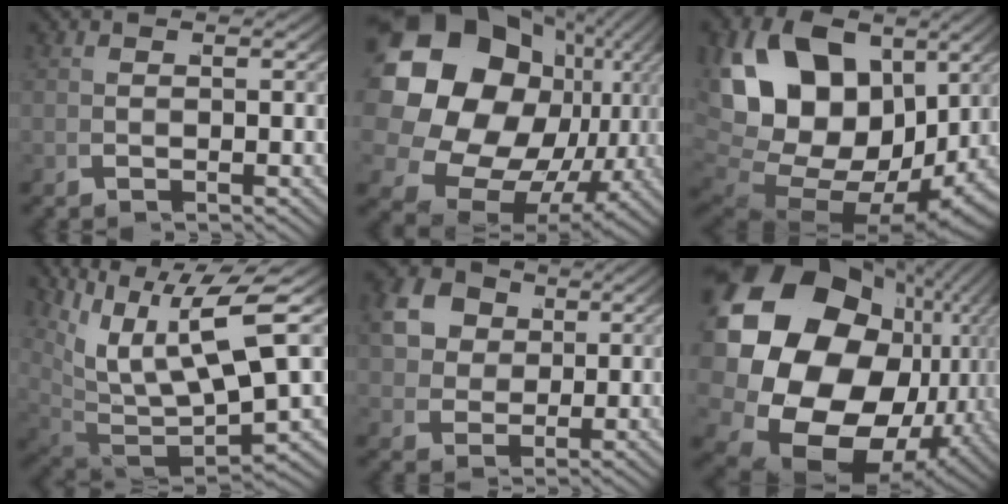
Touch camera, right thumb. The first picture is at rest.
{"total": 26.1, "force": [0.7, 19.1, 17.8], "torque": [-0.344, -0.035, 0.022]}
{"total": 21.7, "force": [-1.8, 15.7, 14.9], "torque": [-0.312, -0.060, -0.007]}
{"total": 11.5, "force": [0.0, 7.4, 8.9], "torque": [-0.189, -0.048, 0.026]}
{"total": 10.6, "force": [3.0, 8.9, 4.9], "torque": [-0.124, -0.008, 0.048]}
{"total": 29.3, "force": [-1.4, 20.6, 20.8], "torque": [-0.405, -0.069, 0.008]}